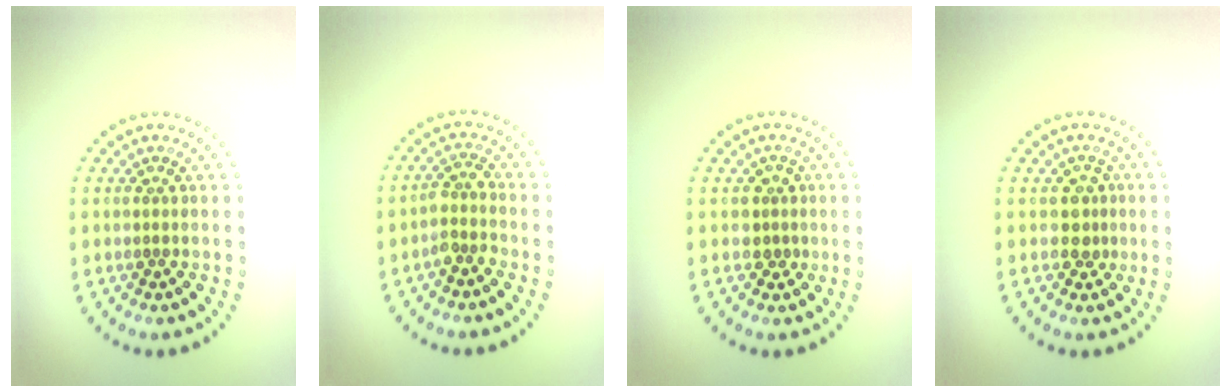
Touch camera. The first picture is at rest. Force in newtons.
{"total": 2.1, "press": 1.7, "slide": 1.3}
{"total": 1.7, "press": 1.4, "slide": 1.0}
{"total": 1.8, "press": 1.5, "slide": 0.9}